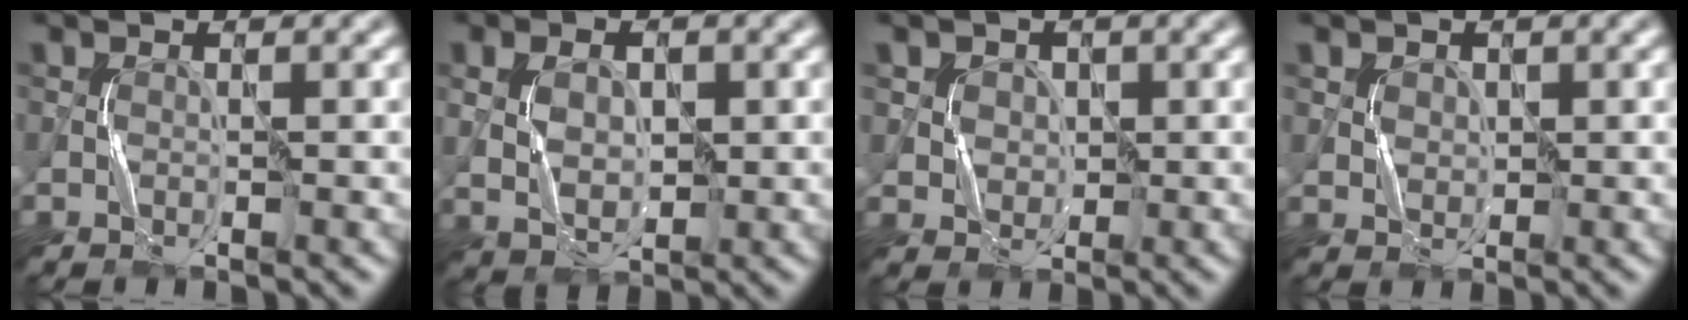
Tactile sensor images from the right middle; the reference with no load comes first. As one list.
[{"total": 3.9, "force": [0.4, 2.6, 2.9], "torque": [-0.060, 0.000, 0.012]}, {"total": 3.7, "force": [1.4, 3.1, 1.4], "torque": [-0.032, 0.009, 0.028]}, {"total": 2.1, "force": [1.0, 1.6, 0.8], "torque": [-0.031, 0.000, 0.034]}]